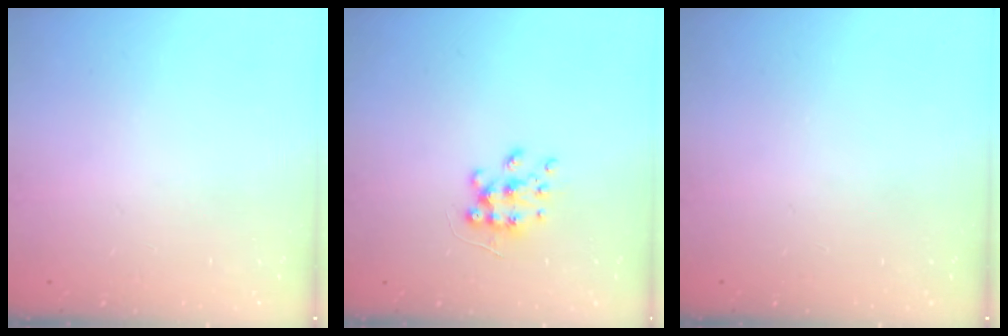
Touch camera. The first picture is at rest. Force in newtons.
{"total": 7.6, "press": 7.5, "slide": 0.8}
{"total": 0.0}